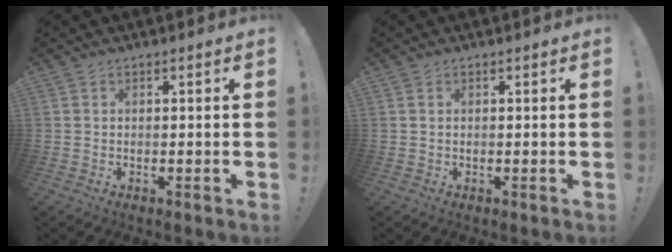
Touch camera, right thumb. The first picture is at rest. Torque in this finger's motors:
{"motor_torque": [-0.01, 0.05, 0.05, 0.00, 0.00]}